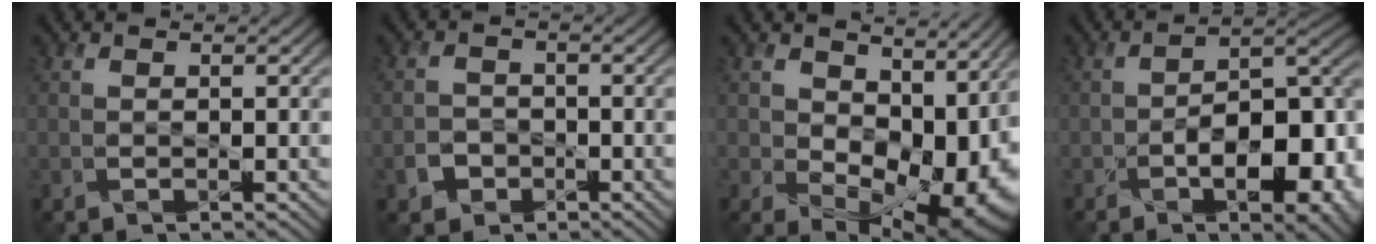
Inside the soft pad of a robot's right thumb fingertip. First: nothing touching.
{"total": 2.7, "force": [-1.4, 2.2, 0.8], "torque": [-0.012, -0.002, -0.028]}
{"total": 12.9, "force": [2.0, 8.7, 9.3], "torque": [-0.135, -0.032, 0.050]}
{"total": 13.2, "force": [-4.7, 6.2, 10.7], "torque": [-0.156, -0.016, -0.064]}